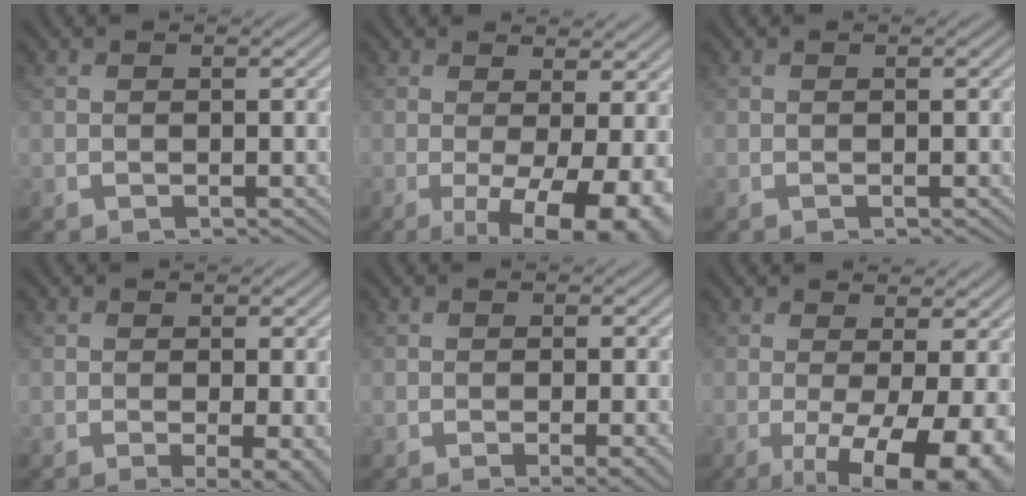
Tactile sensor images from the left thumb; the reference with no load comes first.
{"total": 9.7, "force": [-1.8, 2.9, 9.0], "torque": [-0.118, 0.001, -0.022]}
{"total": 0.0}
{"total": 3.7, "force": [-0.4, 0.9, 3.6], "torque": [-0.055, -0.008, -0.006]}
{"total": 2.1, "force": [-0.5, 0.3, 2.0], "torque": [-0.033, -0.002, -0.012]}
{"total": 11.5, "force": [-2.3, 3.5, 10.7], "torque": [-0.134, 0.006, -0.024]}